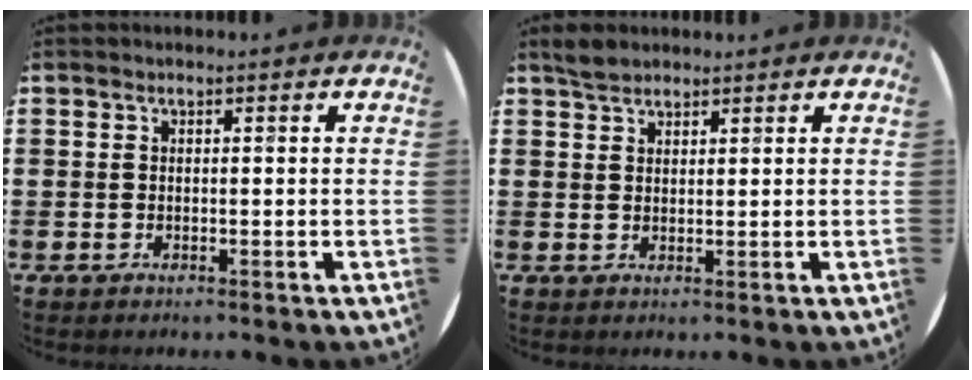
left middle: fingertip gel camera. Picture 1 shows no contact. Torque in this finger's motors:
{"motor_torque": [0.26, -0.22, 0.01, 0.00]}